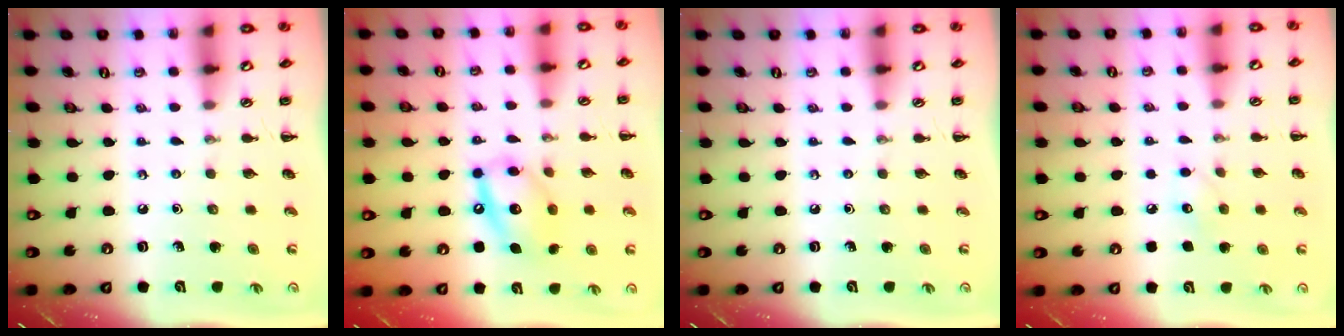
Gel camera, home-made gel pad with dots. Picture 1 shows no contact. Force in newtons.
{"total": 13.8, "press": 13.6, "slide": 2.5}
{"total": 0.0}
{"total": 6.6, "press": 6.4, "slide": 1.5}